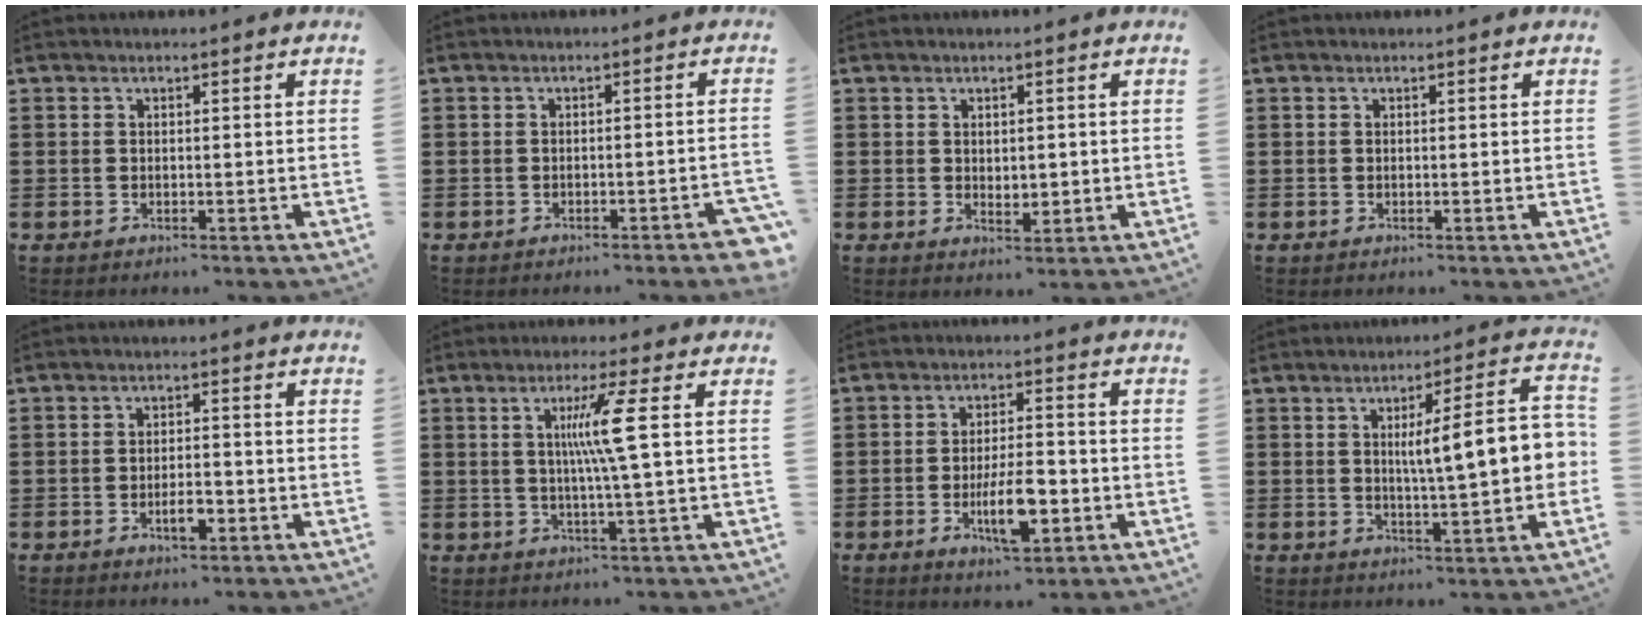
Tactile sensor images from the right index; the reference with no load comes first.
{"total": 2.0, "force": [-1.6, 0.2, 1.2], "torque": [-0.020, 0.000, -0.030]}
{"total": 1.7, "force": [0.8, 1.3, 0.7], "torque": [-0.008, 0.005, 0.012]}
{"total": 0.0}
{"total": 3.3, "force": [-1.4, 1.2, 2.8], "torque": [-0.048, 0.002, -0.025]}
{"total": 7.2, "force": [1.4, -1.0, 7.0], "torque": [-0.137, -0.003, 0.013]}
{"total": 7.8, "force": [-2.6, 2.6, 6.9], "torque": [-0.138, -0.008, -0.048]}
{"total": 10.4, "force": [1.1, 1.6, 10.2], "torque": [-0.167, 0.000, 0.011]}